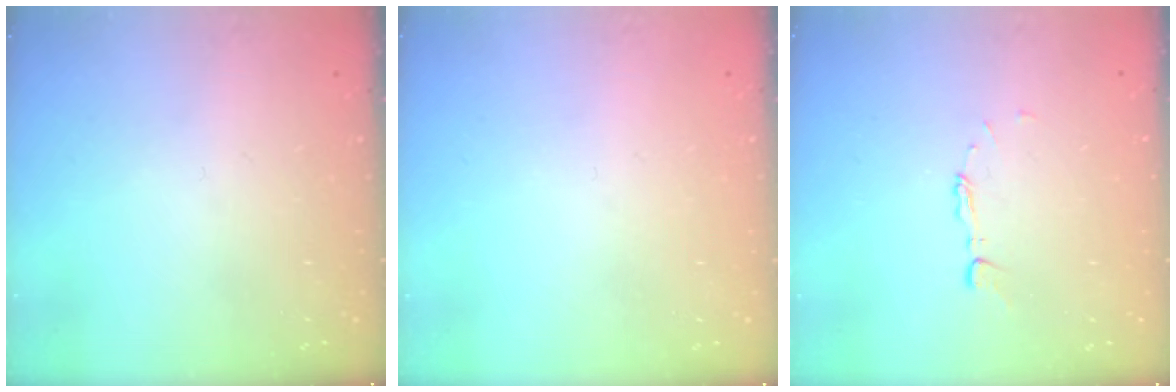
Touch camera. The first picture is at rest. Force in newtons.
{"total": 0.0}
{"total": 4.8, "press": 4.8, "slide": 0.4}